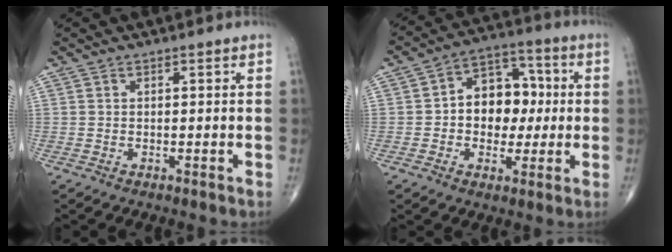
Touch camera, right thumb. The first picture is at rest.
{"total": 12.0, "force": [0.1, 8.9, 8.0], "torque": [-0.071, 0.030, -0.005]}